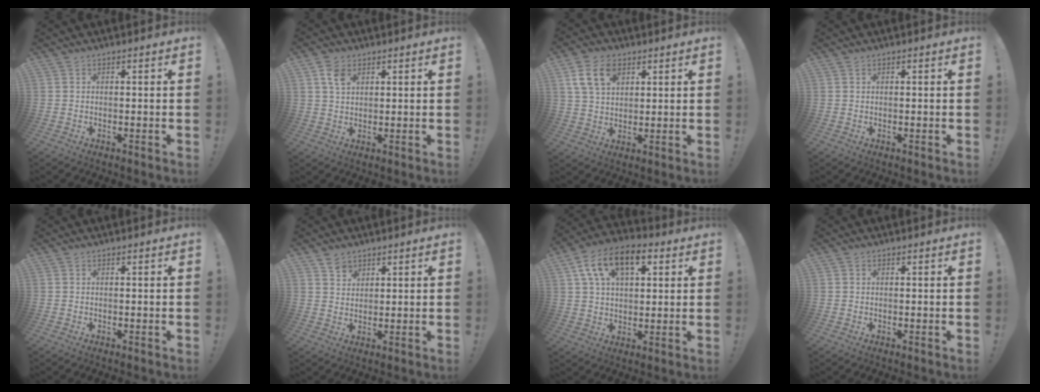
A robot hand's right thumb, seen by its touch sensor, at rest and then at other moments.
{"total": 5.2, "force": [2.7, 3.2, 3.1], "torque": [-0.050, -0.006, 0.049]}
{"total": 10.5, "force": [4.9, 6.9, 6.2], "torque": [-0.108, -0.008, 0.093]}
{"total": 0.0}
{"total": 0.0}
{"total": 3.5, "force": [2.8, 2.1, 0.4], "torque": [0.002, -0.018, 0.048]}
{"total": 14.6, "force": [6.5, 8.6, 10.0], "torque": [-0.161, -0.010, 0.118]}
{"total": 0.0}